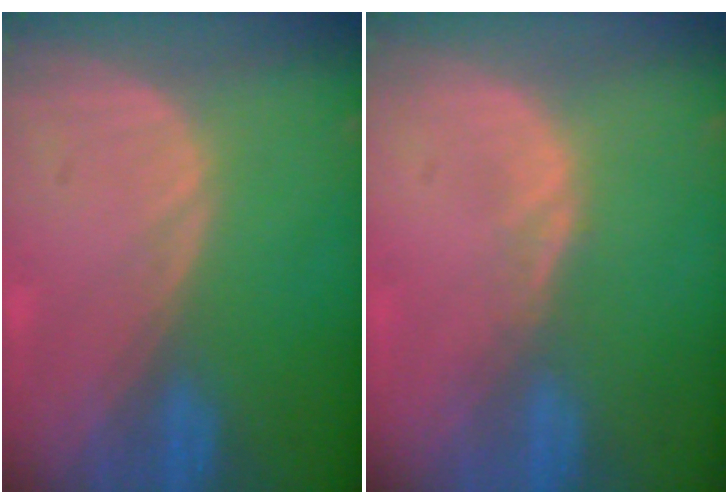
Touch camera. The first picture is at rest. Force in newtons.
{"total": 1.0, "press": 1.0, "slide": 0.1}